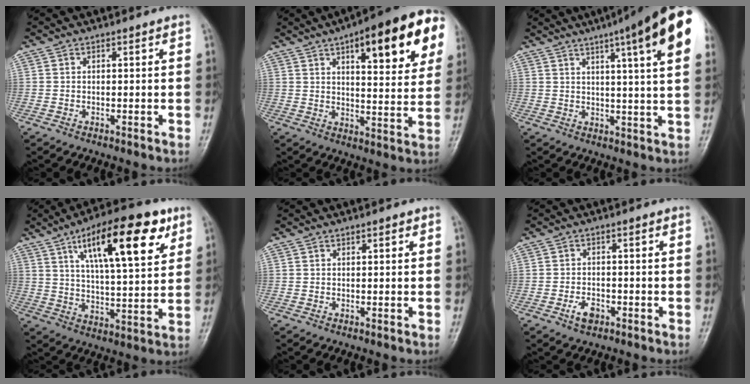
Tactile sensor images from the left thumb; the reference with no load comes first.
{"total": 21.0, "force": [9.2, 6.8, 17.6], "torque": [-0.202, -0.011, 0.119]}
{"total": 18.7, "force": [9.3, 2.2, 16.1], "torque": [-0.214, -0.012, 0.109]}
{"total": 19.5, "force": [9.2, 6.5, 15.9], "torque": [-0.218, -0.026, 0.145]}
{"total": 0.8, "force": [0.5, 0.3, 0.6], "torque": [-0.007, 0.000, 0.005]}
{"total": 3.1, "force": [-1.6, 1.9, 1.9], "torque": [-0.032, 0.008, -0.026]}